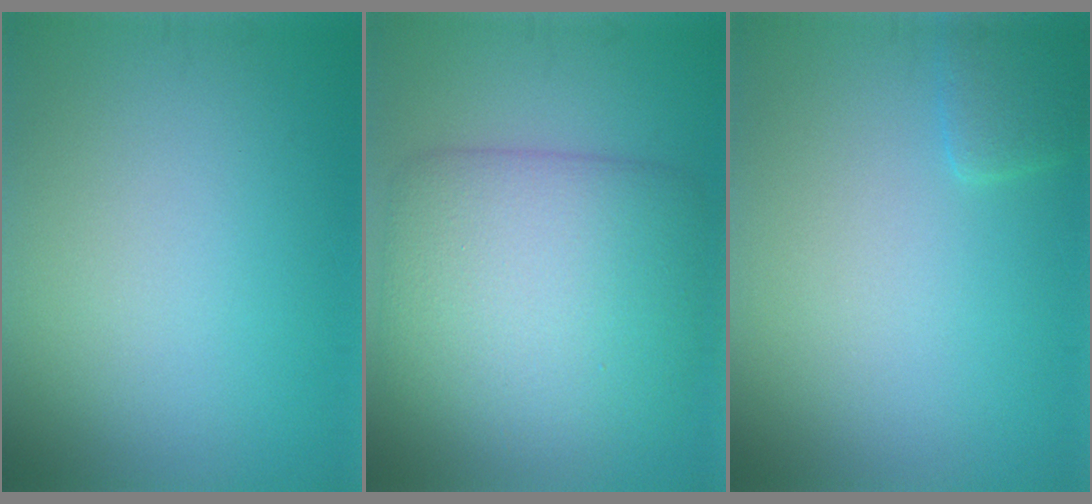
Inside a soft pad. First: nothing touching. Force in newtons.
{"total": 9.8, "press": 9.8, "slide": 0.3}
{"total": 1.6, "press": 1.6, "slide": 0.1}